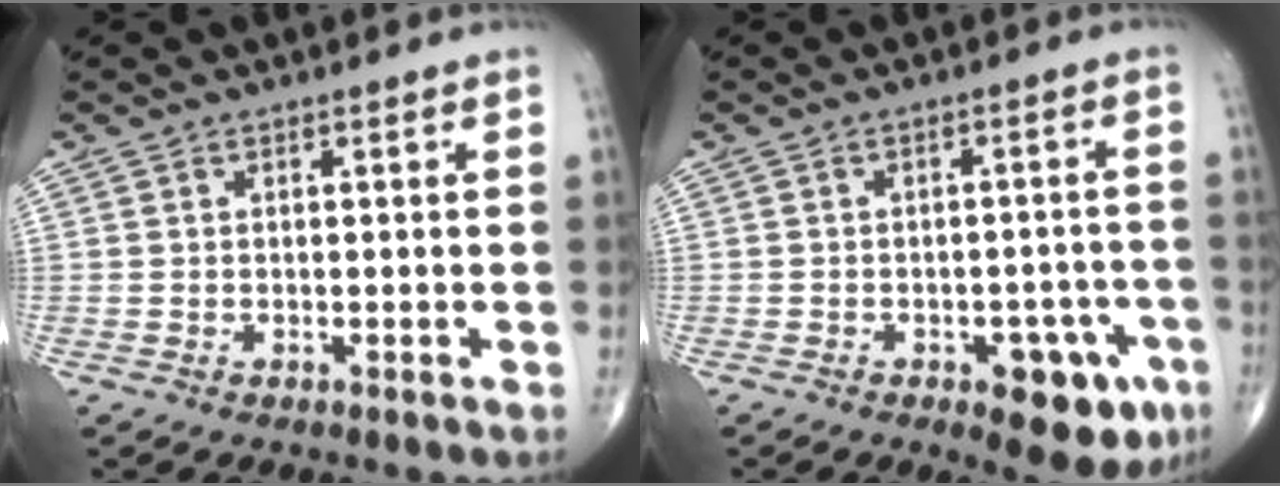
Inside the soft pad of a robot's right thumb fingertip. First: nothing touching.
{"total": 10.4, "force": [-4.8, 4.9, 7.9], "torque": [-0.064, 0.025, -0.053]}